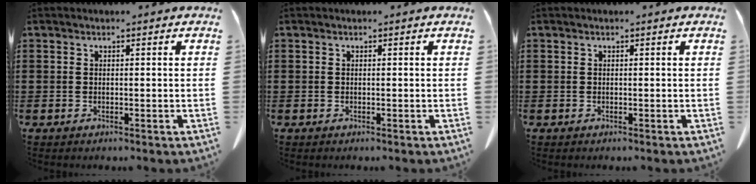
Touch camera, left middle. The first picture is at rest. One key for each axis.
{"total": 0.0}
{"total": 0.0}